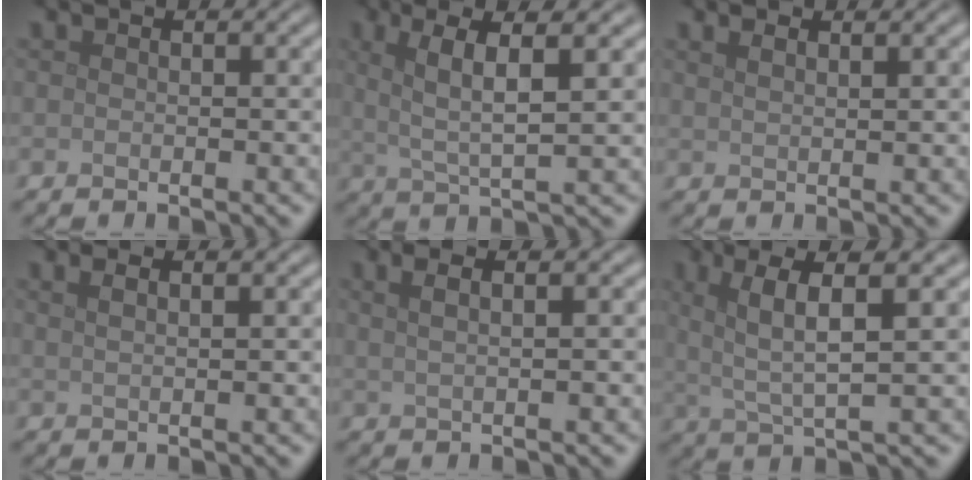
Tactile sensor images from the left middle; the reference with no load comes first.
{"total": 5.8, "force": [2.0, 1.2, 5.3], "torque": [-0.097, 0.004, 0.037]}
{"total": 1.7, "force": [1.3, 0.6, 1.0], "torque": [-0.010, 0.000, 0.015]}
{"total": 2.6, "force": [1.6, 1.1, 1.7], "torque": [-0.014, 0.005, 0.005]}
{"total": 3.8, "force": [1.9, 1.6, 2.9], "torque": [-0.026, 0.017, 0.002]}
{"total": 6.3, "force": [2.6, 1.4, 5.6], "torque": [-0.106, 0.009, 0.047]}